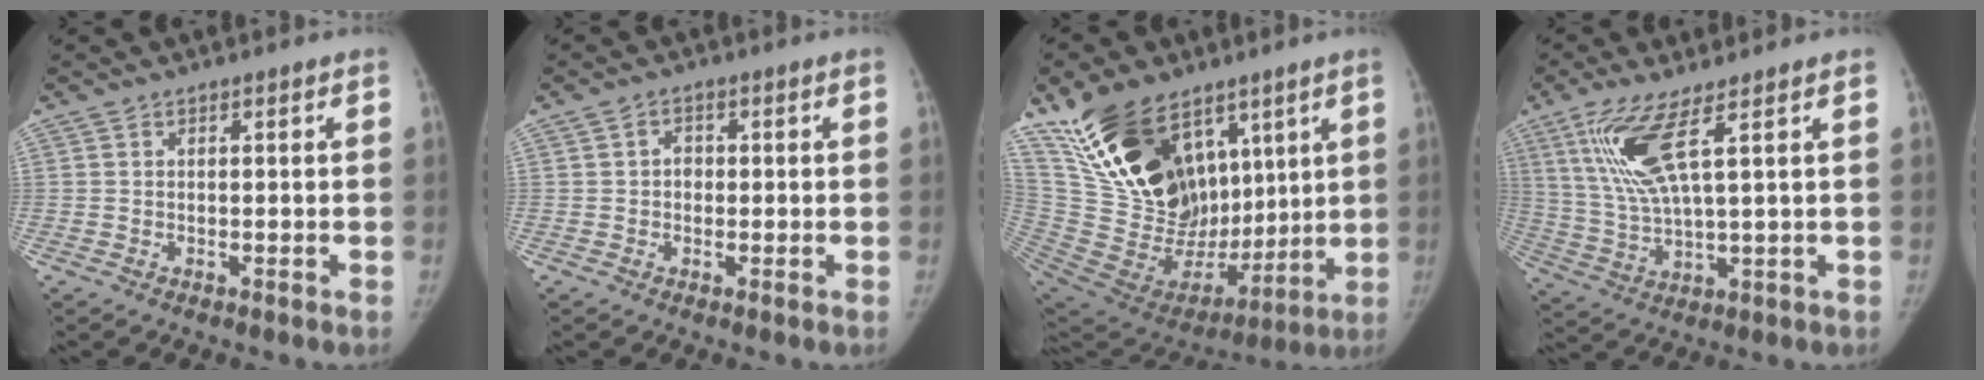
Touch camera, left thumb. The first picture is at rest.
{"total": 2.1, "force": [0.0, 1.9, 1.1], "torque": [-0.004, 0.006, -0.004]}
{"total": 26.9, "force": [13.8, 15.7, 17.0], "torque": [-0.280, -0.035, 0.268]}
{"total": 10.4, "force": [4.7, 1.8, 9.0], "torque": [-0.210, -0.022, 0.103]}